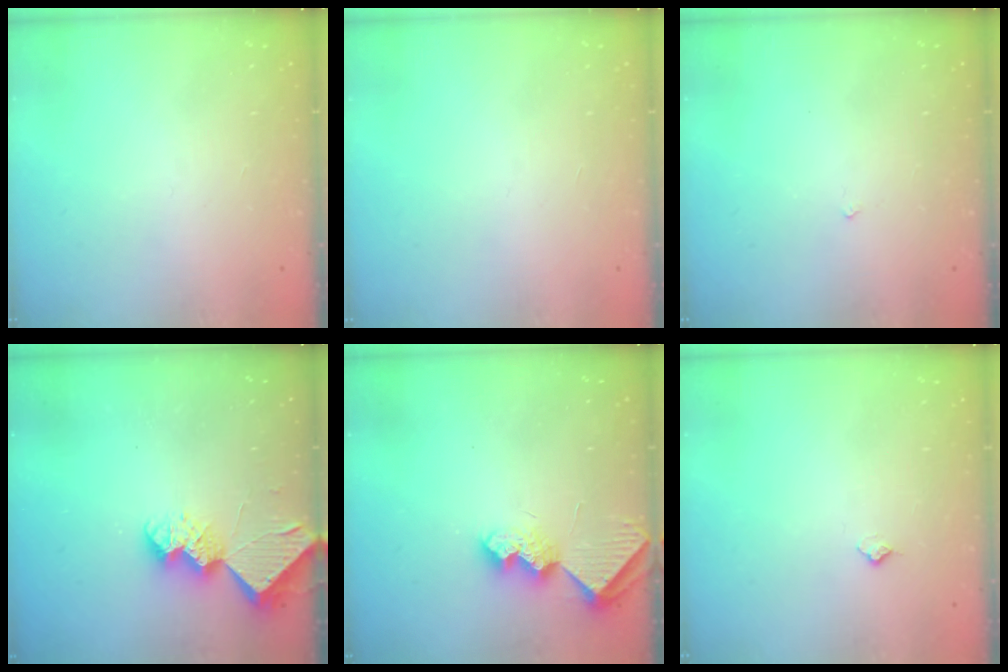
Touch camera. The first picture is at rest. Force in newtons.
{"total": 0.0}
{"total": 2.1, "press": 2.1, "slide": 0.4}
{"total": 8.8, "press": 8.7, "slide": 0.9}
{"total": 8.4, "press": 8.4, "slide": 0.4}
{"total": 3.3, "press": 3.3, "slide": 0.2}